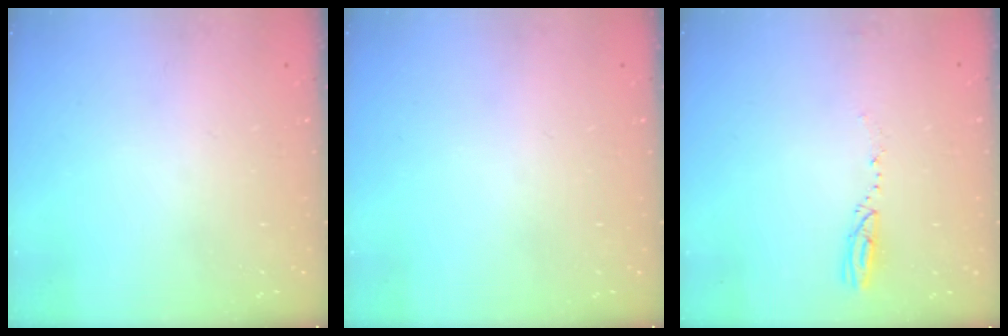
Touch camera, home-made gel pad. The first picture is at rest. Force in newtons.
{"total": 0.0}
{"total": 3.2, "press": 3.2, "slide": 0.4}